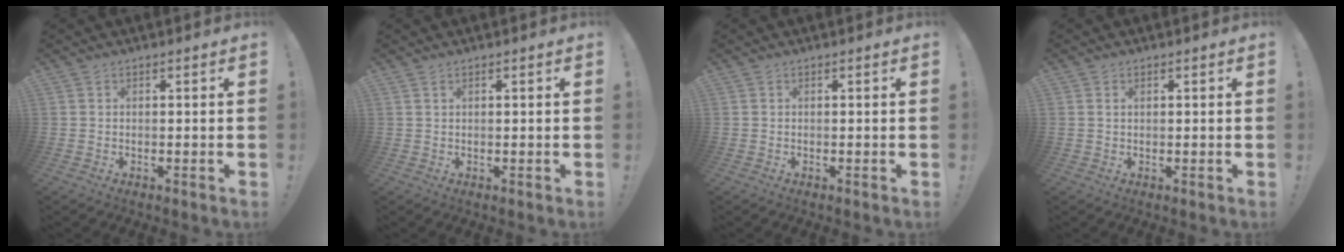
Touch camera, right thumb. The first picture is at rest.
{"total": 0.9, "force": [0.8, -0.1, 0.5], "torque": [-0.010, 0.001, 0.014]}
{"total": 0.0}
{"total": 0.9, "force": [0.5, 0.5, 0.5], "torque": [-0.011, 0.001, 0.010]}